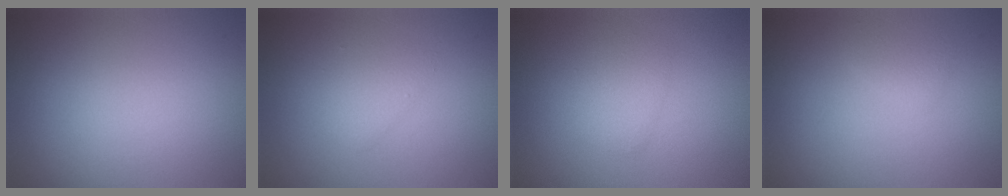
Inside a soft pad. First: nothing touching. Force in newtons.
{"total": 1.3, "press": 1.3, "slide": 0.1}
{"total": 1.8, "press": 1.8, "slide": 0.1}
{"total": 0.9, "press": 0.9, "slide": 0.0}